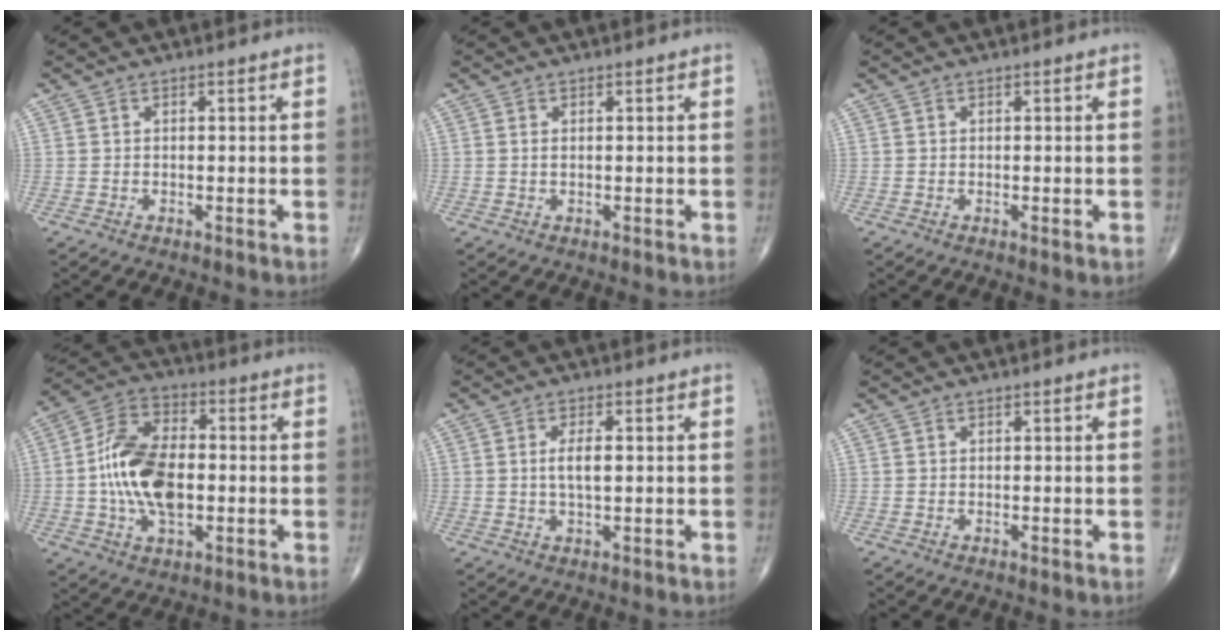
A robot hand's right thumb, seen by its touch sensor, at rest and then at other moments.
{"total": 0.6, "force": [0.1, 0.2, 0.5], "torque": [-0.016, 0.001, 0.004]}
{"total": 0.7, "force": [-0.2, 0.2, 0.6], "torque": [-0.008, -0.003, -0.002]}
{"total": 15.3, "force": [-1.1, 8.7, 12.5], "torque": [-0.230, 0.020, -0.024]}
{"total": 4.0, "force": [0.4, 1.6, 3.6], "torque": [-0.069, -0.004, 0.007]}
{"total": 0.0}